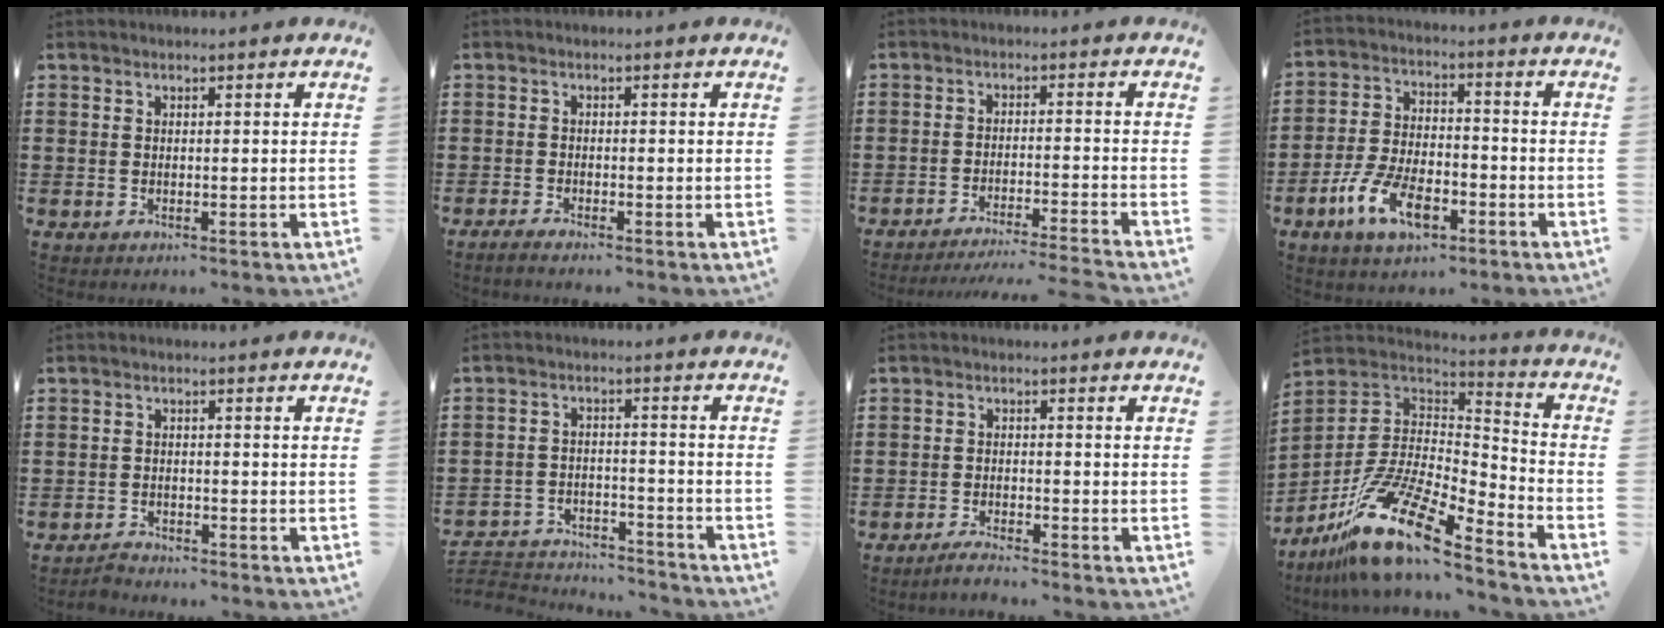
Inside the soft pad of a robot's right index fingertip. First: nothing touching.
{"total": 1.0, "force": [-0.9, -0.1, 0.3], "torque": [-0.004, -0.002, -0.018]}
{"total": 3.6, "force": [-3.3, -0.8, 1.1], "torque": [-0.030, -0.015, -0.071]}
{"total": 9.0, "force": [-4.7, 4.0, 6.6], "torque": [-0.154, -0.003, -0.089]}
{"total": 1.6, "force": [-1.6, 0.3, -0.1], "torque": [-0.004, 0.005, -0.033]}
{"total": 4.2, "force": [-4.1, 0.6, 0.5], "torque": [-0.022, 0.001, -0.087]}
{"total": 2.2, "force": [-2.1, -0.3, 0.6], "torque": [-0.013, 0.000, -0.040]}
{"total": 15.4, "force": [-10.1, 4.3, 10.8], "torque": [-0.228, 0.018, -0.191]}